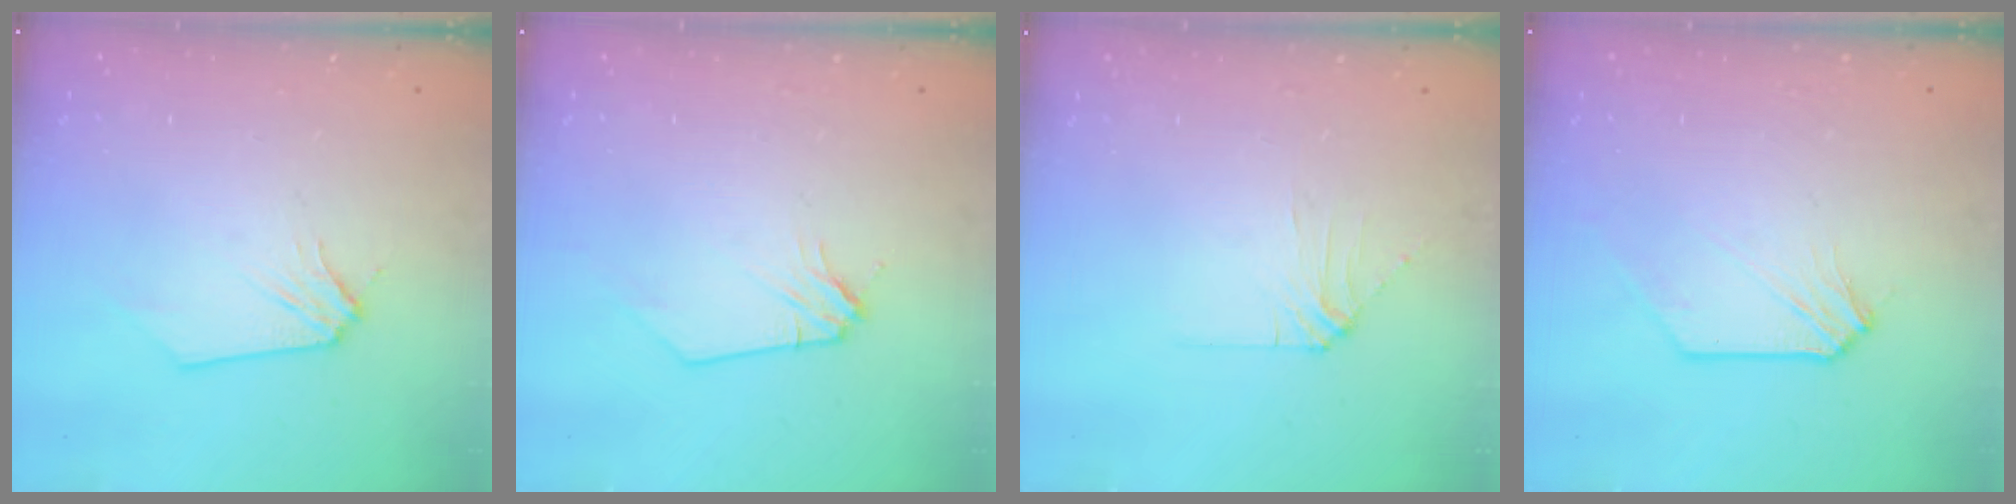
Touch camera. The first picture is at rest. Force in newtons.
{"total": 0.0}
{"total": 3.8, "press": 3.7, "slide": 0.7}
{"total": 0.7, "press": 0.7, "slide": 0.1}